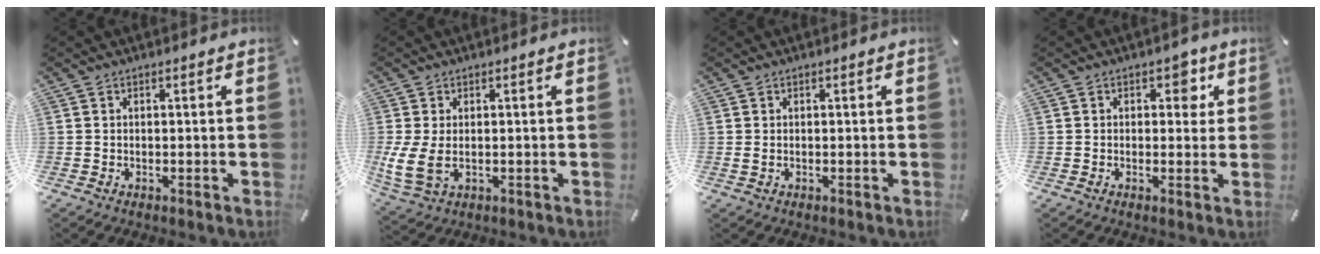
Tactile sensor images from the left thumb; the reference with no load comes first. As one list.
[{"total": 7.0, "force": [-0.1, 4.8, 5.0], "torque": [-0.113, -0.004, -0.002]}, {"total": 0.8, "force": [-0.1, 0.6, 0.6], "torque": [-0.012, 0.002, -0.002]}, {"total": 3.8, "force": [1.1, 2.8, 2.3], "torque": [-0.011, -0.005, 0.007]}]